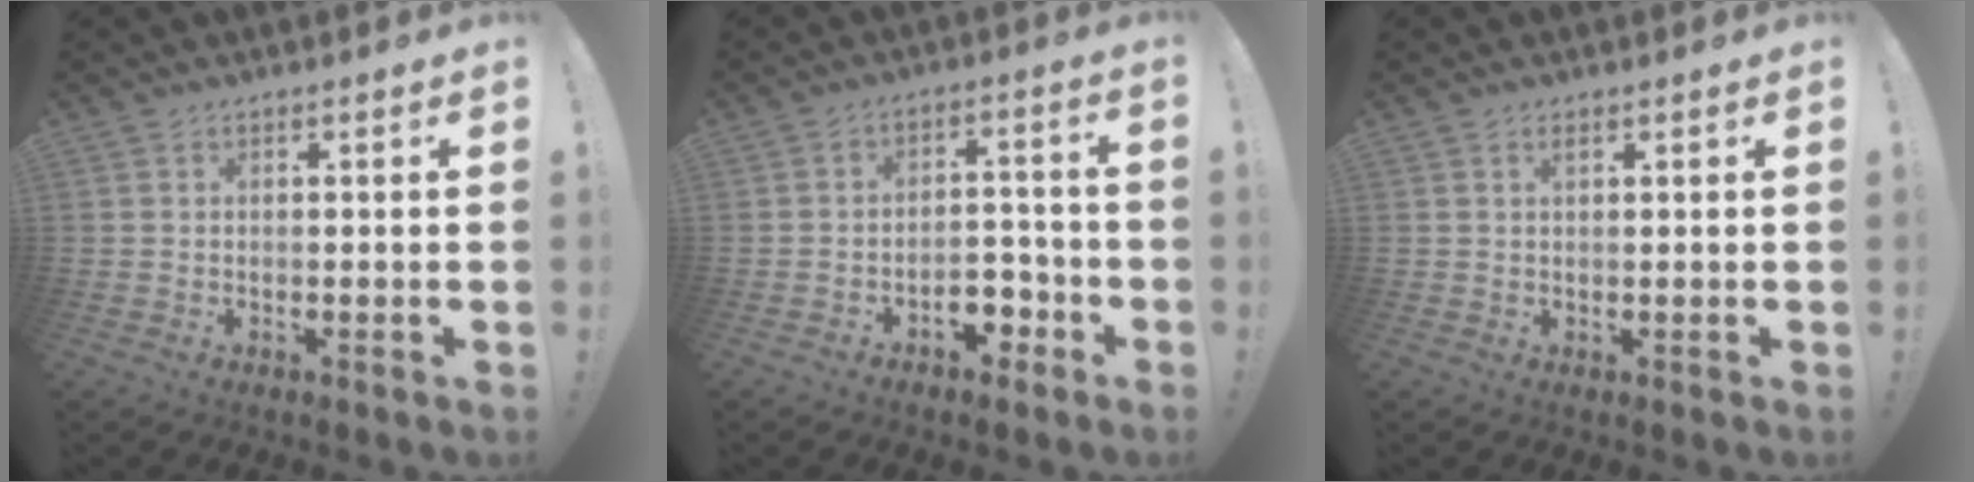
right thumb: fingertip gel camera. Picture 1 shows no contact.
{"total": 7.5, "force": [-4.2, 4.8, 4.0], "torque": [-0.044, 0.031, -0.070]}
{"total": 0.9, "force": [0.6, 0.2, 0.6], "torque": [-0.013, 0.001, 0.011]}